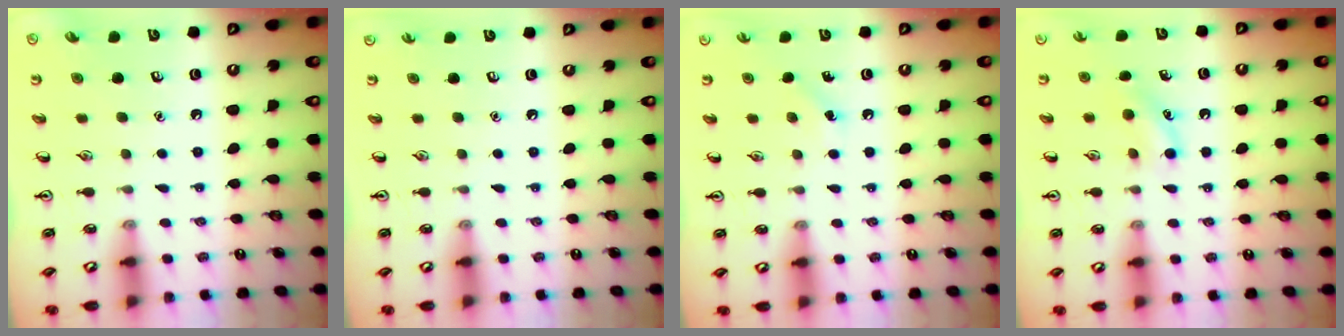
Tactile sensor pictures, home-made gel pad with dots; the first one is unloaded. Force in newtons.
{"total": 0.0}
{"total": 4.0, "press": 3.7, "slide": 1.4}
{"total": 7.8, "press": 7.6, "slide": 1.8}